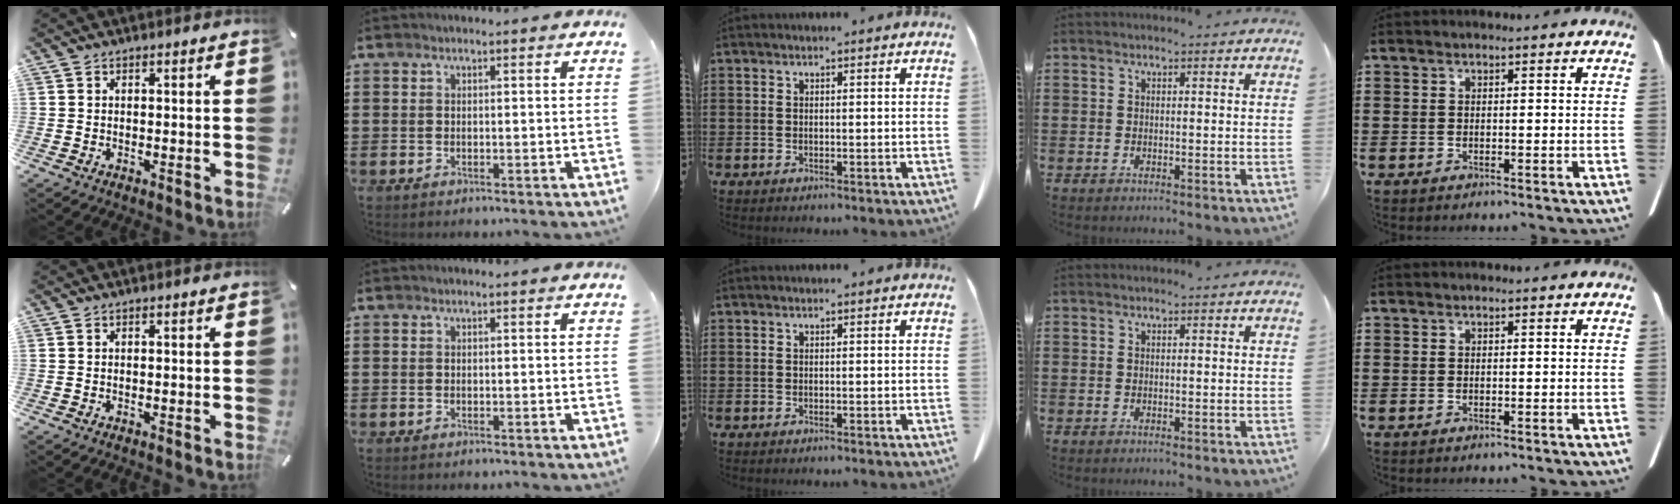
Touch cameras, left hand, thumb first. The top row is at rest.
{}